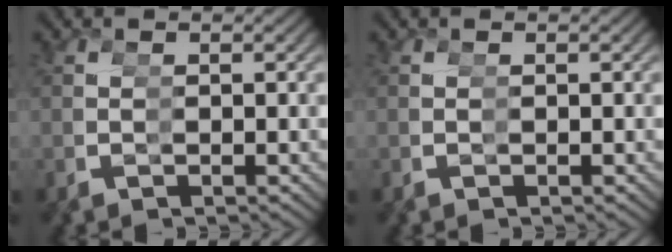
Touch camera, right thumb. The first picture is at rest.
{"total": 0.0}